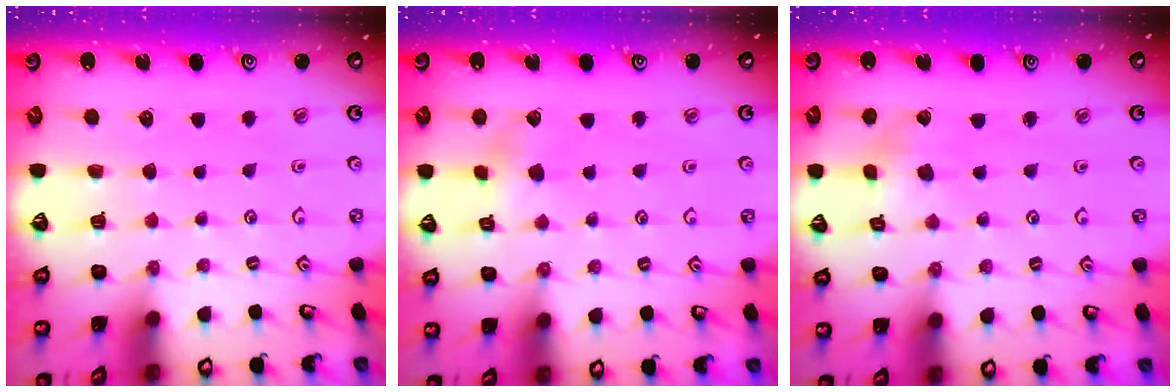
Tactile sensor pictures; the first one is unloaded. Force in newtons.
{"total": 3.4, "press": 3.4, "slide": 0.4}
{"total": 2.3, "press": 2.3, "slide": 0.3}